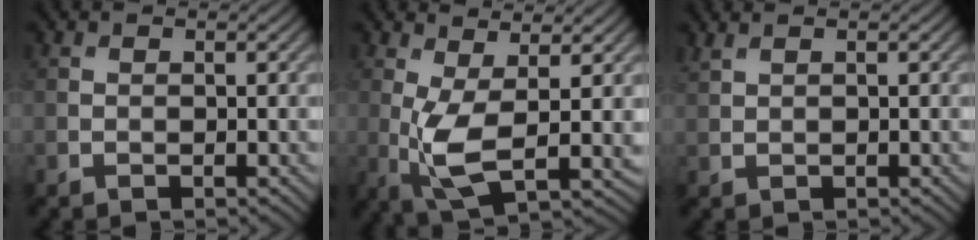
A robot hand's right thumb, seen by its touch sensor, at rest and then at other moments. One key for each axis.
{"total": 6.6, "fx": 0.2, "fy": 2.3, "fz": 6.1, "tx": -0.140, "ty": -0.007, "tz": 0.005}
{"total": 1.2, "fx": 1.0, "fy": 0.1, "fz": 0.6, "tx": -0.020, "ty": 0.006, "tz": 0.023}